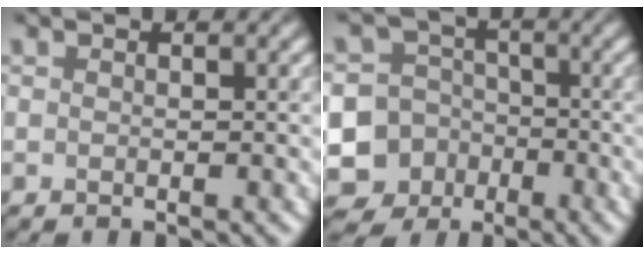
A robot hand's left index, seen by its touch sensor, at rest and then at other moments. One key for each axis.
{"total": 13.3, "fx": -5.8, "fy": 11.8, "fz": 2.2, "tx": -0.087, "ty": -0.036, "tz": -0.103}